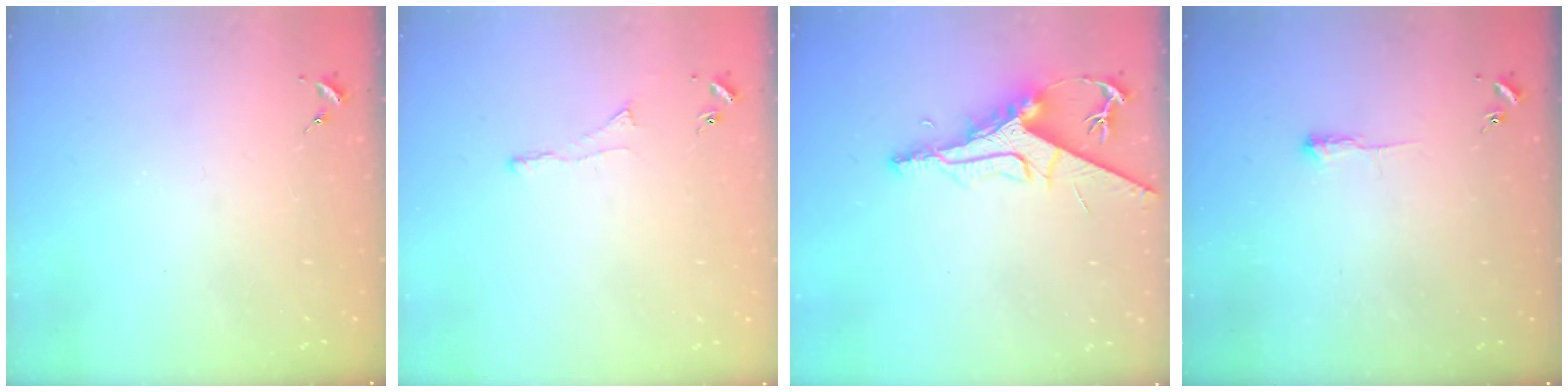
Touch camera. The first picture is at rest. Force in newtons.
{"total": 2.9, "press": 2.8, "slide": 0.7}
{"total": 10.5, "press": 10.4, "slide": 1.1}
{"total": 2.7, "press": 2.6, "slide": 0.4}